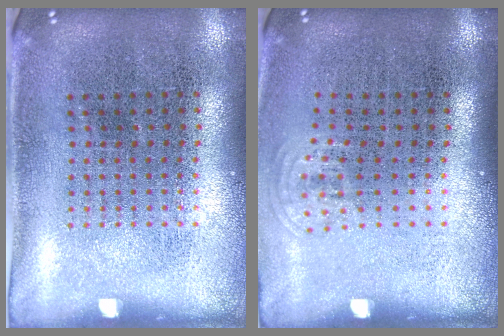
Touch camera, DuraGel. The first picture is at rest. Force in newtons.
{"total": 0.8, "press": 0.5, "slide": 0.6}